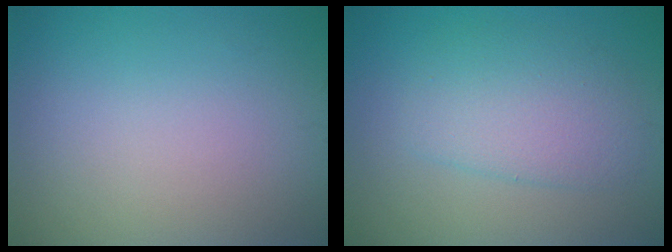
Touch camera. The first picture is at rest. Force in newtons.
{"total": 4.3, "press": 4.3, "slide": 0.2}